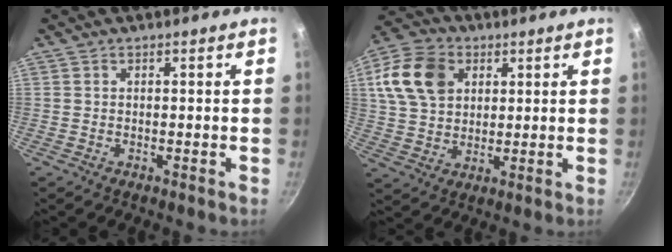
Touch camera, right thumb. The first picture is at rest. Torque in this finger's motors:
{"motor_torque": [-0.79, 1.27, 0.49, -0.35, 0.11]}